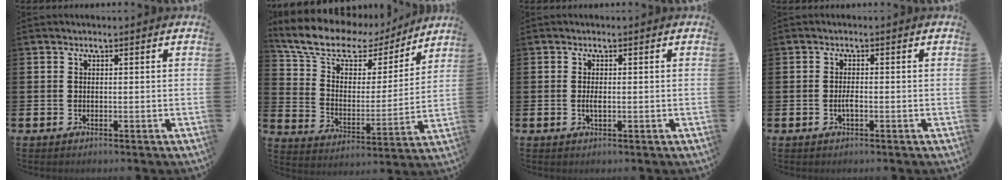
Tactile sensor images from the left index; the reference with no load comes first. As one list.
[{"total": 10.8, "force": [8.5, 5.2, 4.1], "torque": [-0.116, -0.047, 0.146]}, {"total": 1.2, "force": [0.0, 0.4, 1.1], "torque": [-0.016, -0.001, -0.003]}, {"total": 1.4, "force": [-0.4, 0.4, 1.2], "torque": [-0.017, -0.002, -0.009]}]